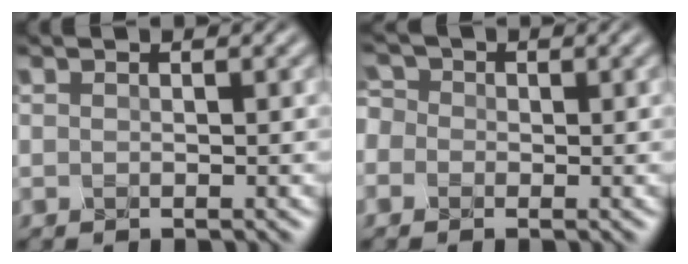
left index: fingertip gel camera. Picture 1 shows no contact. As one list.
[{"total": 1.3, "force": [-0.8, 0.9, -0.3], "torque": [-0.019, 0.006, -0.009]}]